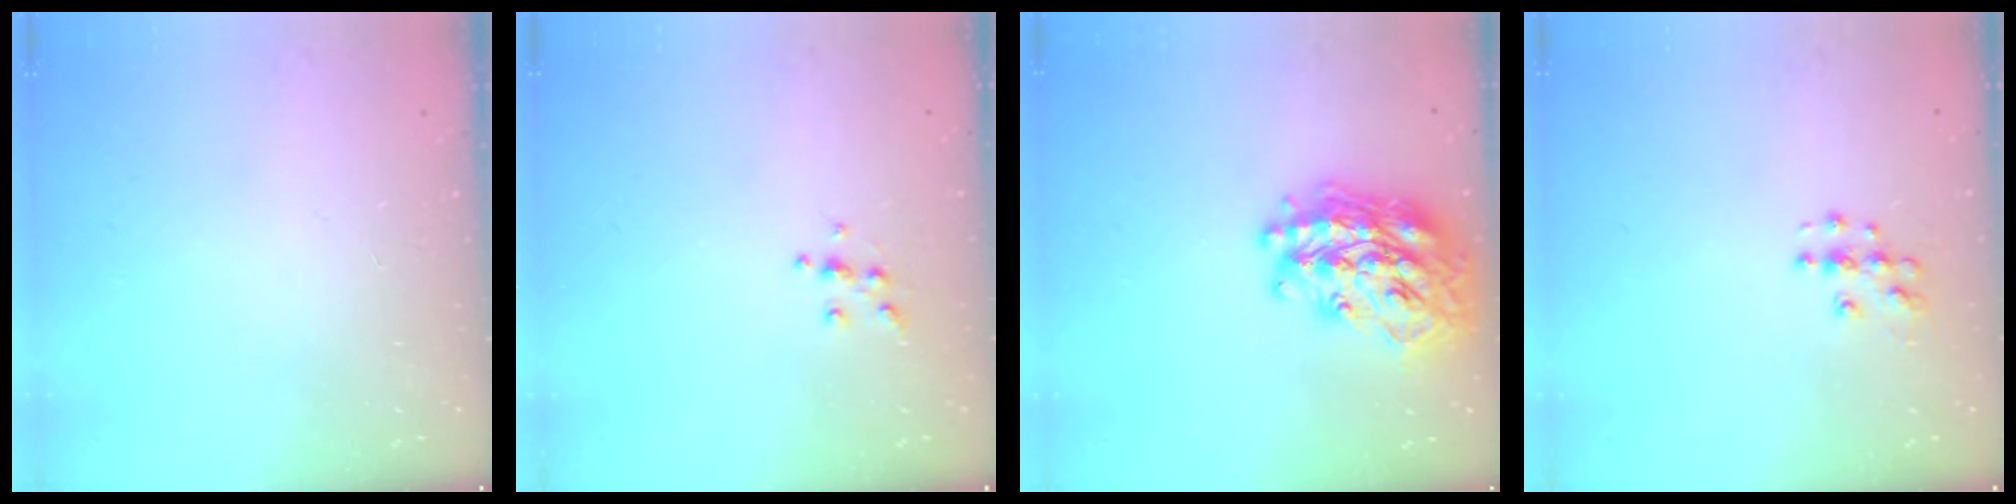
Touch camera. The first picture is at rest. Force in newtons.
{"total": 5.8, "press": 5.7, "slide": 0.5}
{"total": 27.4, "press": 27.3, "slide": 2.4}
{"total": 4.9, "press": 4.9, "slide": 0.1}